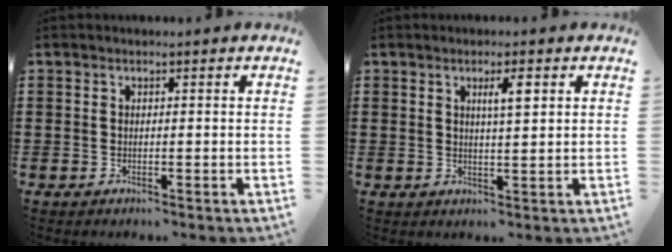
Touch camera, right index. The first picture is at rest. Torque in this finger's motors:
{"motor_torque": [0.04, 0.16, 0.11, 0.03]}